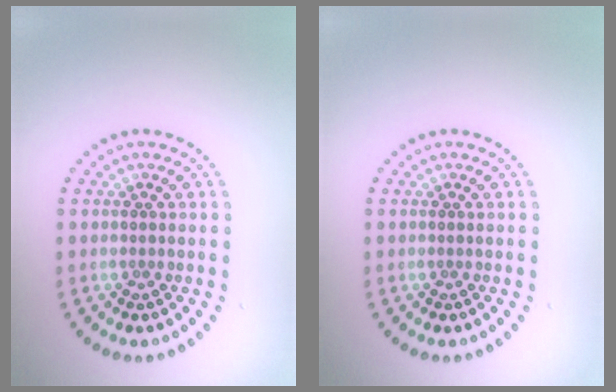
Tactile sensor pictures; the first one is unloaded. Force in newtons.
{"total": 0.0}